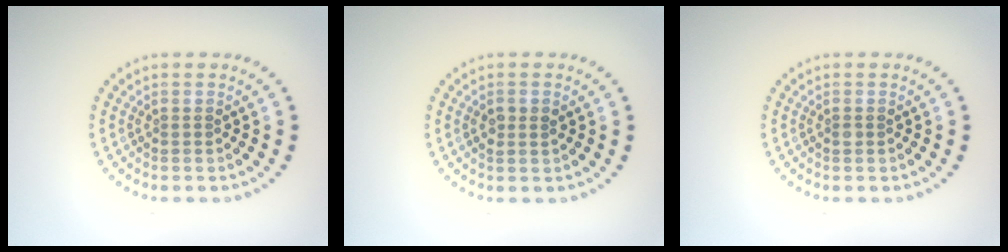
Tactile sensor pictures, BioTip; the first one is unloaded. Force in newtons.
{"total": 1.5, "press": 1.5, "slide": 0.3}
{"total": 0.5, "press": 0.5, "slide": 0.1}